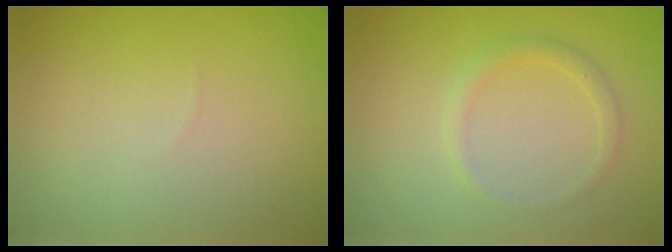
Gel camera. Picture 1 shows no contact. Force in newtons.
{"total": 1.2, "press": 1.2, "slide": 0.0}